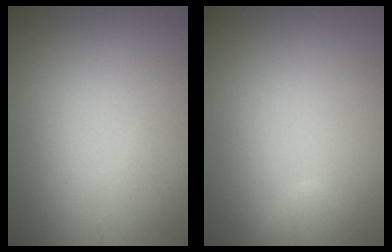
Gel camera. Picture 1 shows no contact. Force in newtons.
{"total": 1.4, "press": 1.4, "slide": 0.2}